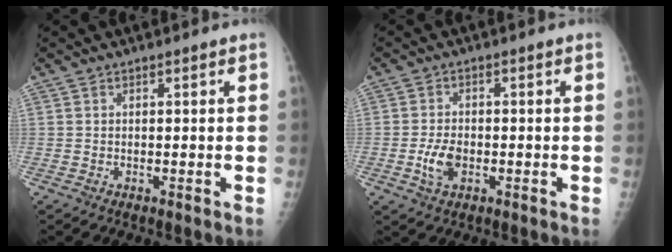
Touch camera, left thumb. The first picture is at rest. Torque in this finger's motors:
{"motor_torque": [-0.43, 0.89, 0.50, -0.06, 0.05]}